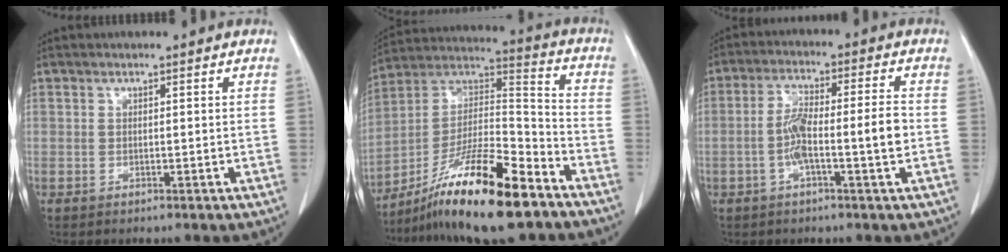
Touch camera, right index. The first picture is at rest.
{"total": 19.2, "force": [-12.7, 2.7, 14.1], "torque": [-0.254, -0.001, -0.221]}
{"total": 8.1, "force": [-1.7, 0.6, 7.9], "torque": [-0.150, 0.017, -0.033]}